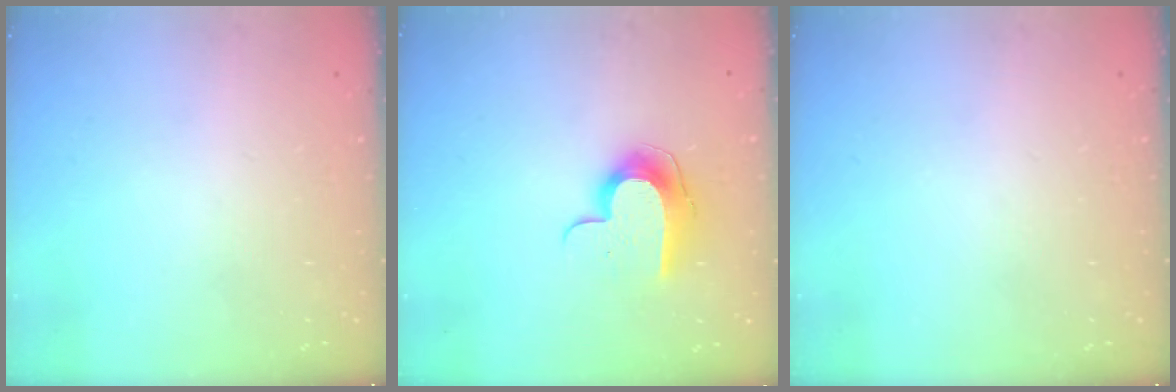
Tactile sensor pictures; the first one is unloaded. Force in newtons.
{"total": 10.1, "press": 10.0, "slide": 1.0}
{"total": 0.0}